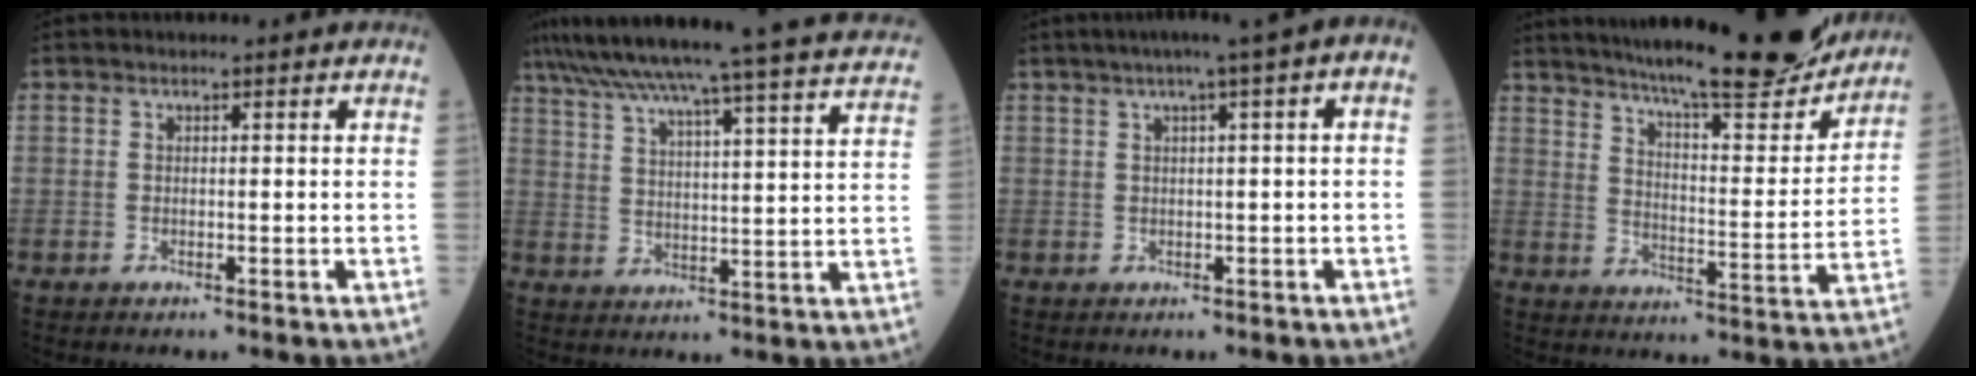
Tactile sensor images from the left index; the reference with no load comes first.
{"total": 31.7, "force": [28.8, -0.3, 13.3], "torque": [-0.227, -0.050, 0.366]}
{"total": 6.0, "force": [1.8, 0.8, 5.7], "torque": [-0.083, 0.028, 0.022]}
{"total": 22.5, "force": [20.0, 2.0, 10.2], "torque": [-0.159, -0.037, 0.273]}